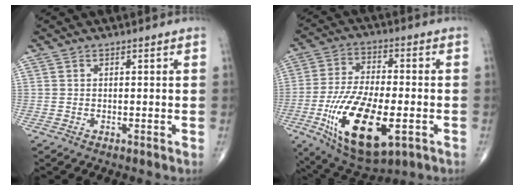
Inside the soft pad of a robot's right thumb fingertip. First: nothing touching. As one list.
[{"total": 20.2, "force": [-6.3, 8.7, 17.0], "torque": [-0.317, 0.001, -0.095]}]